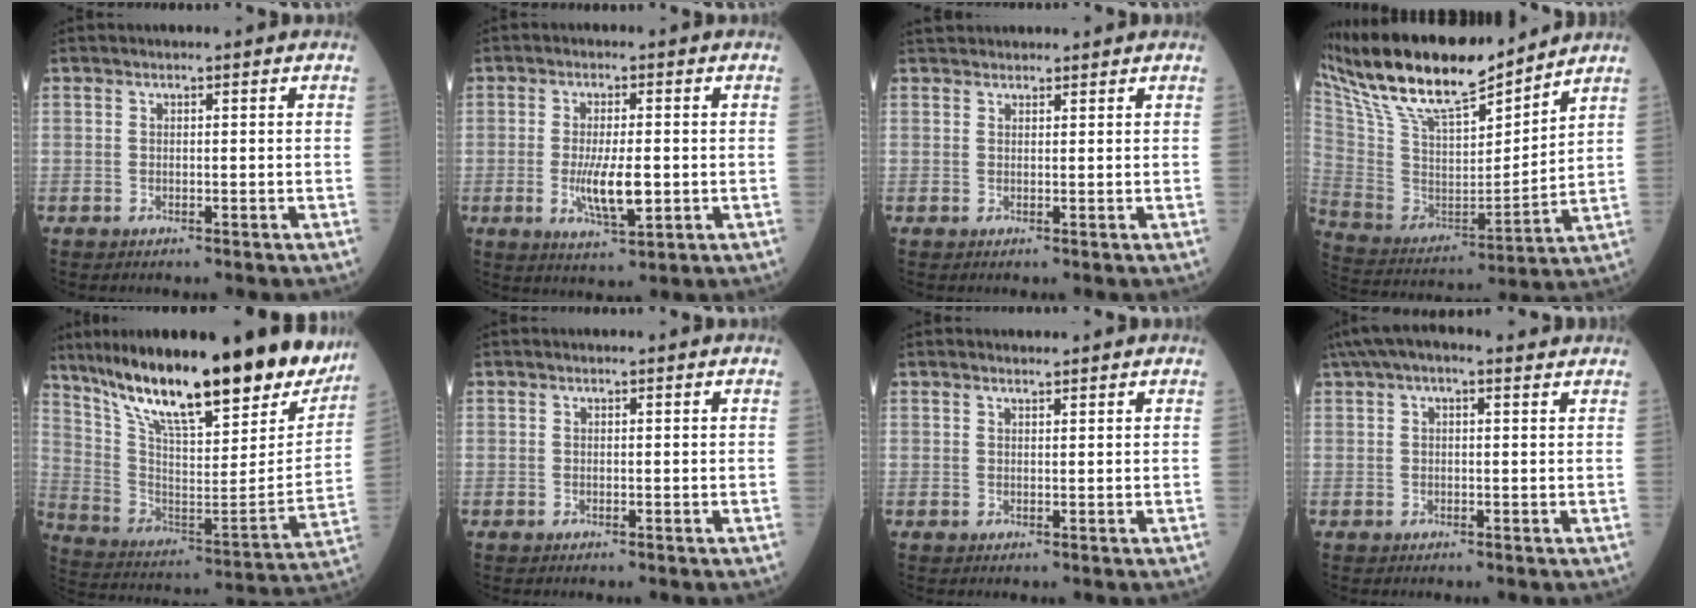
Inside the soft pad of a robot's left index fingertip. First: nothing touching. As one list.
[{"total": 6.5, "force": [-1.0, 1.8, 6.2], "torque": [-0.125, -0.016, -0.013]}, {"total": 6.5, "force": [6.0, 1.6, 1.8], "torque": [-0.020, 0.033, 0.091]}, {"total": 22.2, "force": [18.0, 4.9, 12.1], "torque": [-0.242, 0.010, 0.331]}, {"total": 31.1, "force": [24.2, 7.1, 18.2], "torque": [-0.307, -0.036, 0.357]}, {"total": 0.0}, {"total": 1.5, "force": [1.4, 0.4, 0.4], "torque": [-0.015, 0.004, 0.024]}, {"total": 7.8, "force": [5.3, 2.9, 5.0], "torque": [-0.097, 0.050, 0.090]}]